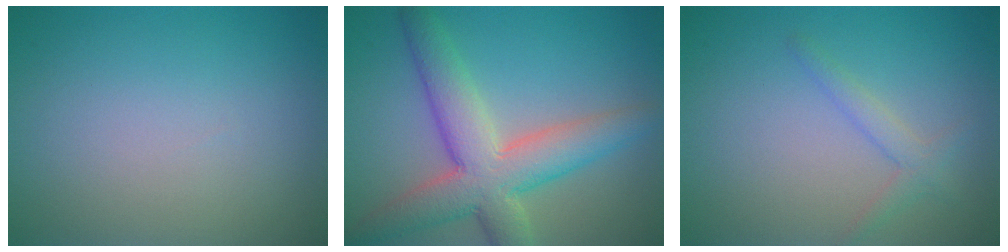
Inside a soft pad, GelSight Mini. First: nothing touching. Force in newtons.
{"total": 7.6, "press": 7.6, "slide": 0.5}
{"total": 1.7, "press": 1.7, "slide": 0.1}